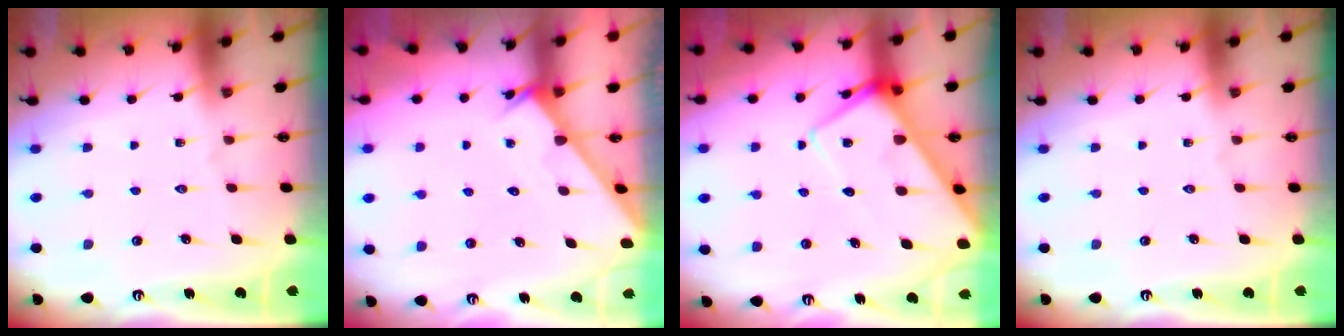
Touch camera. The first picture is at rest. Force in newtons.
{"total": 3.0, "press": 3.0, "slide": 0.4}
{"total": 10.1, "press": 10.0, "slide": 0.9}
{"total": 0.0}